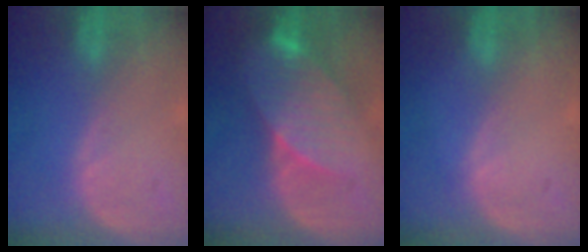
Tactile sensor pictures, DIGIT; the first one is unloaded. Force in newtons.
{"total": 8.2, "press": 7.7, "slide": 2.7}
{"total": 0.0}